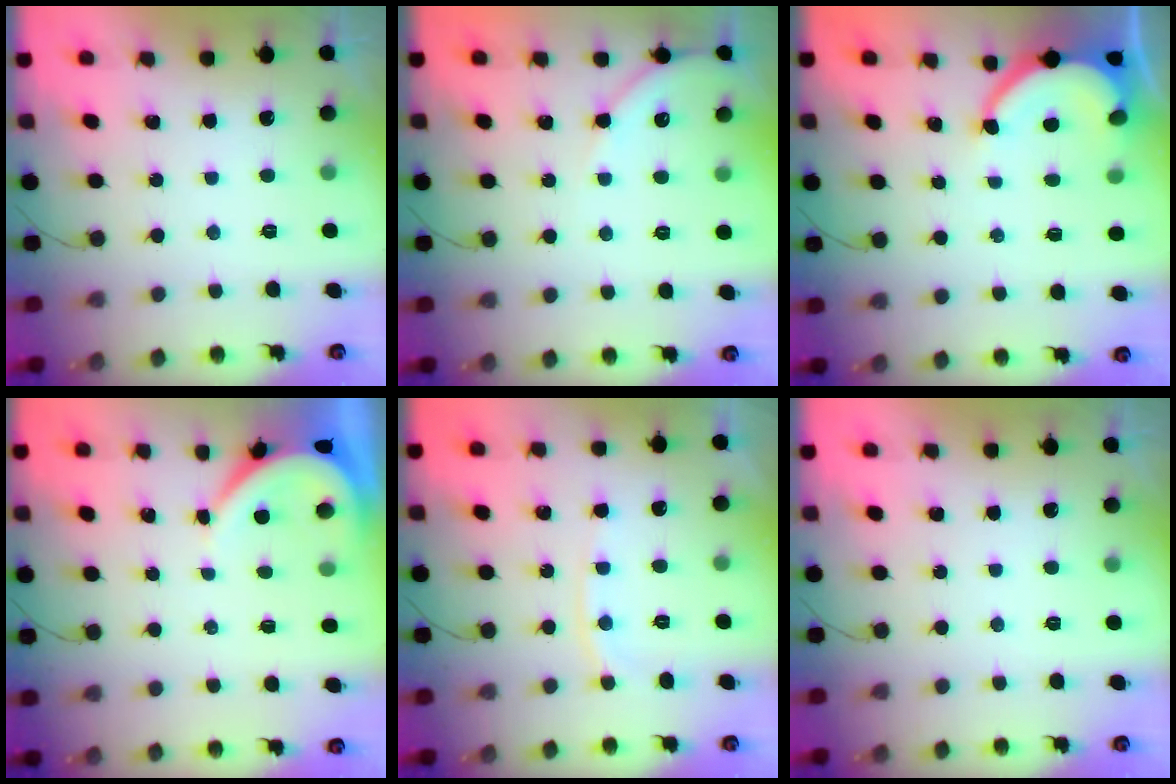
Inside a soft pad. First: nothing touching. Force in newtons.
{"total": 6.7, "press": 6.7, "slide": 0.8}
{"total": 6.7, "press": 6.7, "slide": 0.6}
{"total": 4.3, "press": 4.3, "slide": 0.1}
{"total": 5.7, "press": 5.6, "slide": 0.8}
{"total": 0.0}